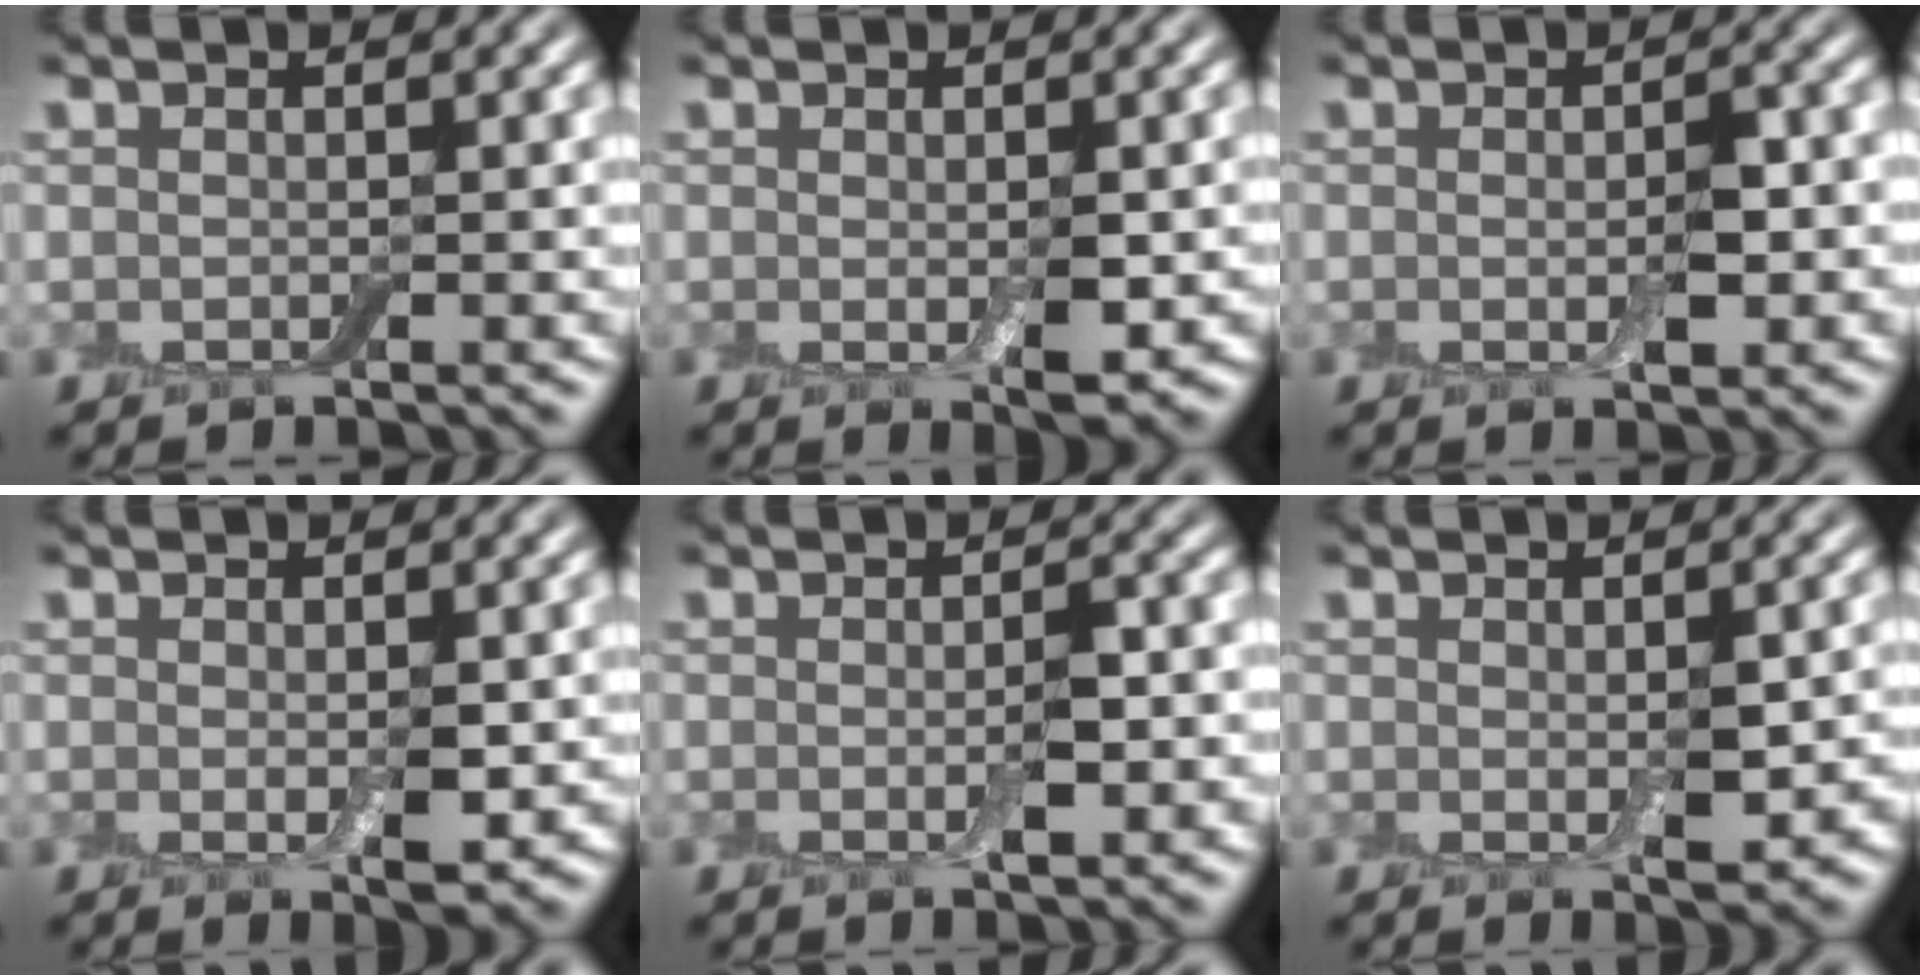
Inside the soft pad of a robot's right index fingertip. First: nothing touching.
{"total": 2.8, "force": [-0.3, 0.9, 2.6], "torque": [-0.043, -0.010, 0.000]}
{"total": 2.6, "force": [-0.3, 1.0, 2.3], "torque": [-0.042, -0.005, -0.005]}
{"total": 2.7, "force": [-0.2, 0.8, 2.5], "torque": [-0.042, -0.008, 0.001]}
{"total": 2.7, "force": [-0.4, 0.7, 2.5], "torque": [-0.045, -0.005, -0.007]}
{"total": 3.5, "force": [-0.3, 1.2, 3.2], "torque": [-0.050, -0.009, 0.000]}